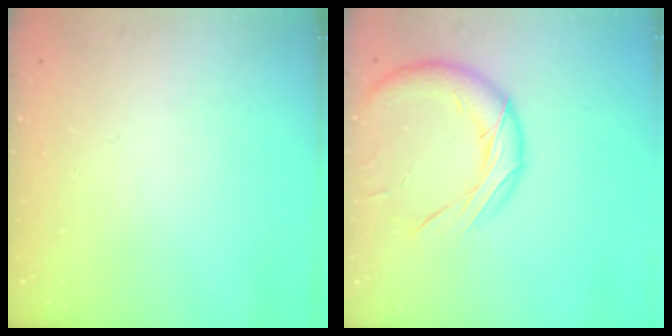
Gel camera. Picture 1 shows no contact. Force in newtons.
{"total": 13.5, "press": 13.4, "slide": 1.7}